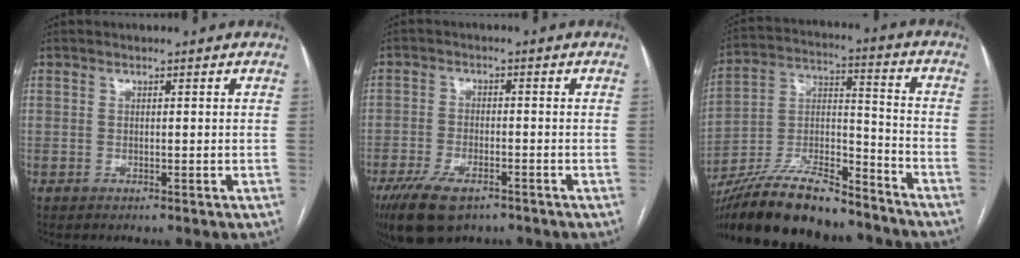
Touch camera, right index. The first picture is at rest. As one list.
[{"total": 8.7, "force": [-5.8, 3.4, 5.5], "torque": [-0.103, -0.014, -0.100]}, {"total": 21.5, "force": [-18.2, 4.7, 10.4], "torque": [-0.208, -0.003, -0.319]}]